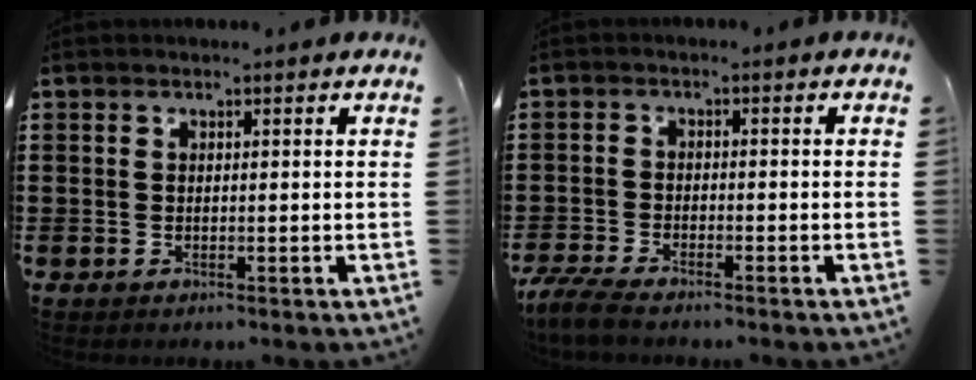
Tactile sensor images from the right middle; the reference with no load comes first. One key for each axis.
{"total": 3.8, "fx": -3.5, "fy": 0.3, "fz": 1.3, "tx": -0.044, "ty": -0.009, "tz": -0.076}